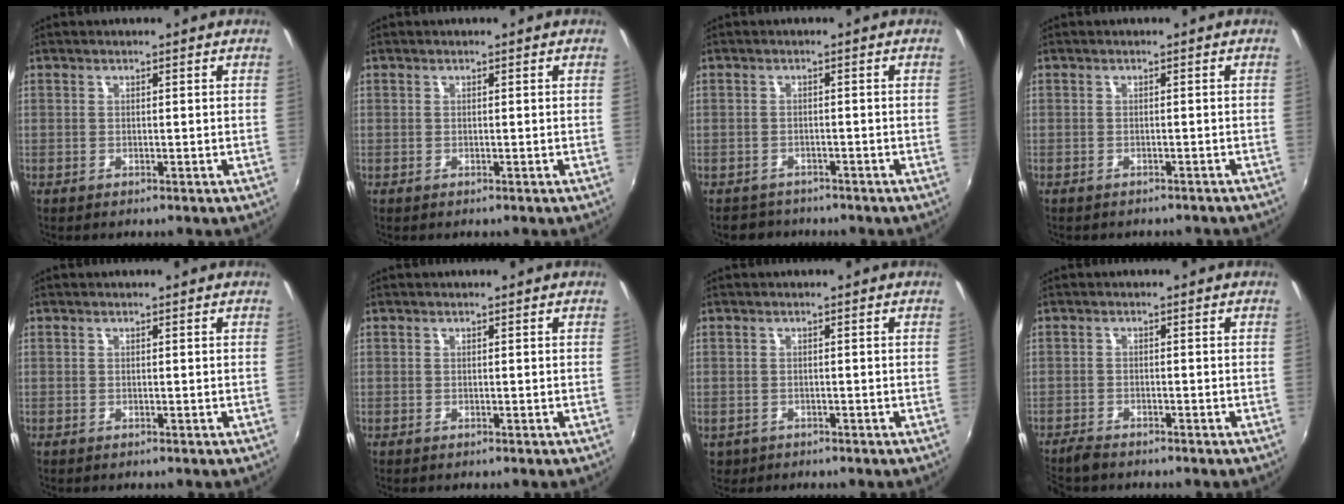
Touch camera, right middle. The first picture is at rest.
{"total": 0.0}
{"total": 3.7, "force": [-3.2, 1.8, 0.2], "torque": [-0.017, -0.004, -0.054]}
{"total": 3.2, "force": [-2.9, 1.1, 0.9], "torque": [-0.019, -0.012, -0.036]}
{"total": 0.0}
{"total": 0.0}
{"total": 2.3, "force": [-1.0, 1.9, 0.8], "torque": [-0.021, -0.005, -0.012]}
{"total": 3.4, "force": [-3.2, 0.7, 1.0], "torque": [-0.034, -0.016, -0.064]}